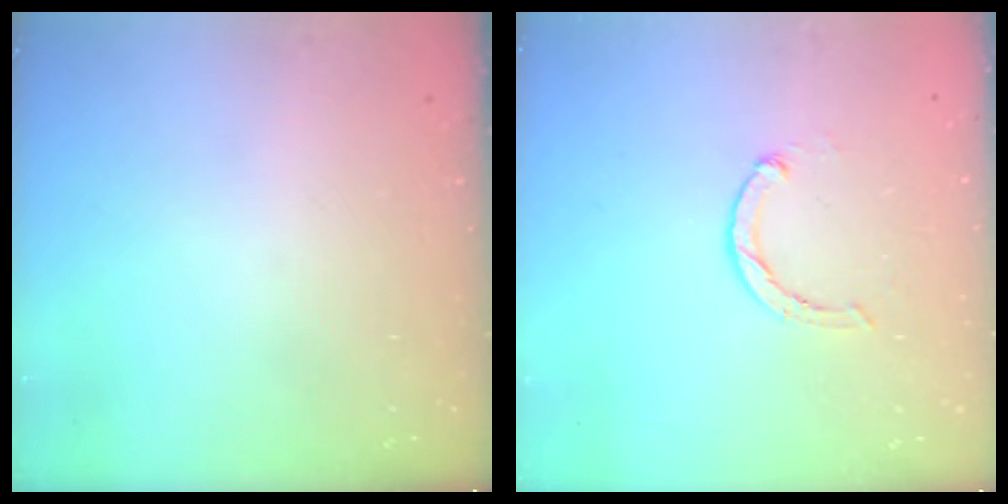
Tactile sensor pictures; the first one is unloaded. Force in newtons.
{"total": 1.7, "press": 1.6, "slide": 0.3}